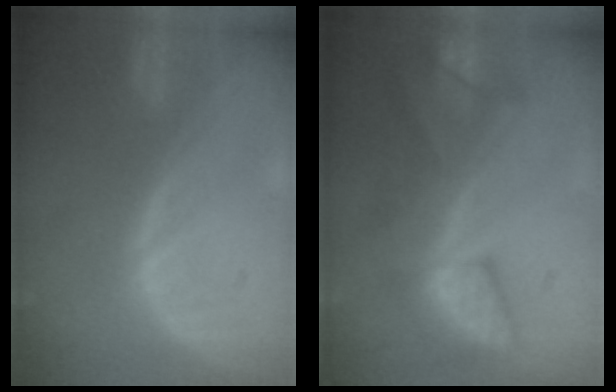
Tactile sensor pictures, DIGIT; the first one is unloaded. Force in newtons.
{"total": 8.0, "press": 7.8, "slide": 1.8}